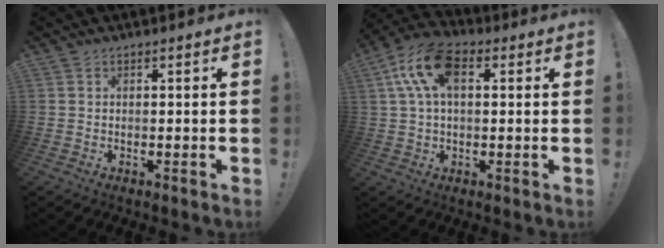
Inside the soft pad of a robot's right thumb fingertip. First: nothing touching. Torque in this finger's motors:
{"motor_torque": [0.32, 0.32, 0.14, 0.14, 0.11]}